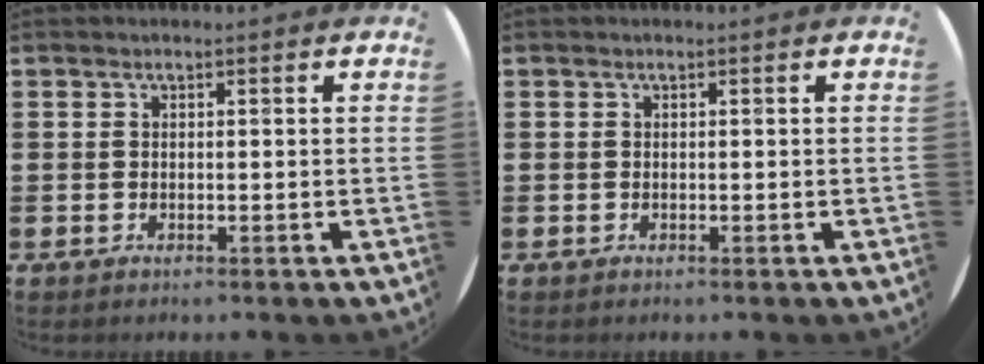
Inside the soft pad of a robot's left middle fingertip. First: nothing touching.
{"total": 0.0}